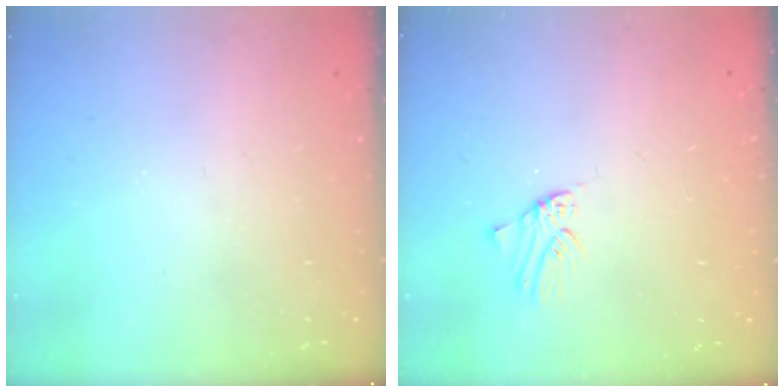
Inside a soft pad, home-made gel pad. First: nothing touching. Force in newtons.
{"total": 0.0}